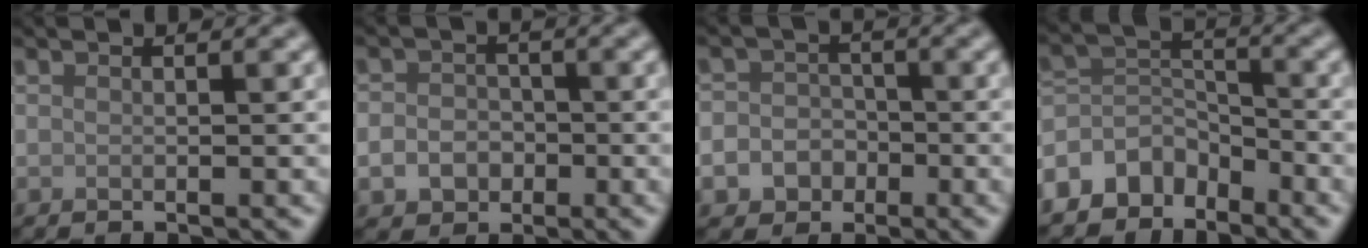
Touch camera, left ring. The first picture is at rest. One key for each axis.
{"total": 2.8, "fx": -0.9, "fy": 2.4, "fz": 1.2, "tx": -0.010, "ty": -0.003, "tz": -0.021}
{"total": 4.5, "fx": -1.9, "fy": 3.9, "fz": 1.1, "tx": 0.018, "ty": -0.004, "tz": -0.048}
{"total": 4.7, "fx": -3.7, "fy": 2.7, "fz": 1.2, "tx": -0.016, "ty": 0.002, "tz": -0.079}